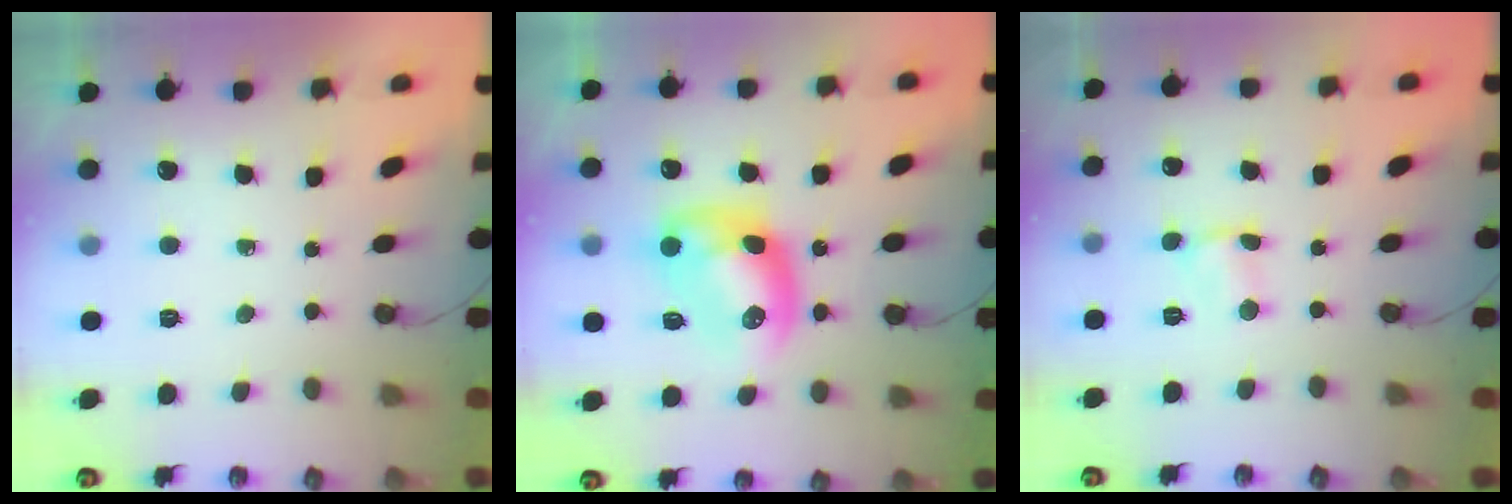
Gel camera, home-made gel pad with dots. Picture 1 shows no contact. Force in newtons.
{"total": 11.9, "press": 11.9, "slide": 0.4}
{"total": 1.9, "press": 1.9, "slide": 0.3}